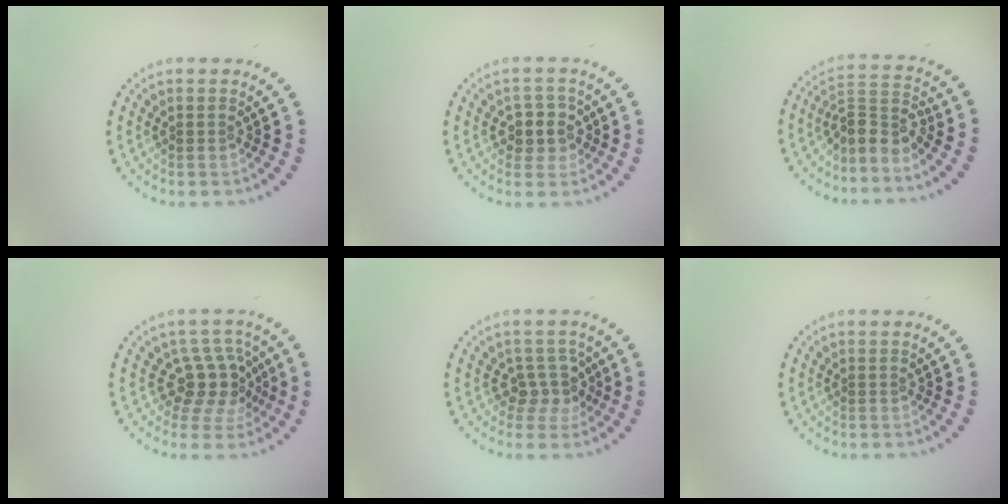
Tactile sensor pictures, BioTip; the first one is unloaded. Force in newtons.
{"total": 2.7, "press": 2.5, "slide": 1.1}
{"total": 3.1, "press": 2.2, "slide": 2.2}
{"total": 3.7, "press": 2.7, "slide": 2.5}
{"total": 2.5, "press": 2.0, "slide": 1.6}
{"total": 0.0}